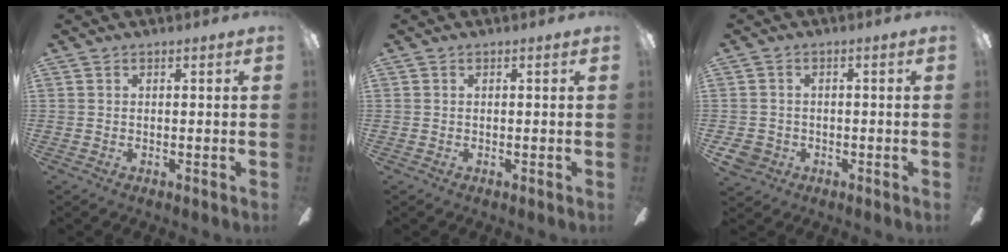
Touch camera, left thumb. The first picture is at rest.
{"total": 0.0}
{"total": 4.3, "force": [-1.8, 3.5, 1.5], "torque": [-0.043, 0.010, -0.036]}